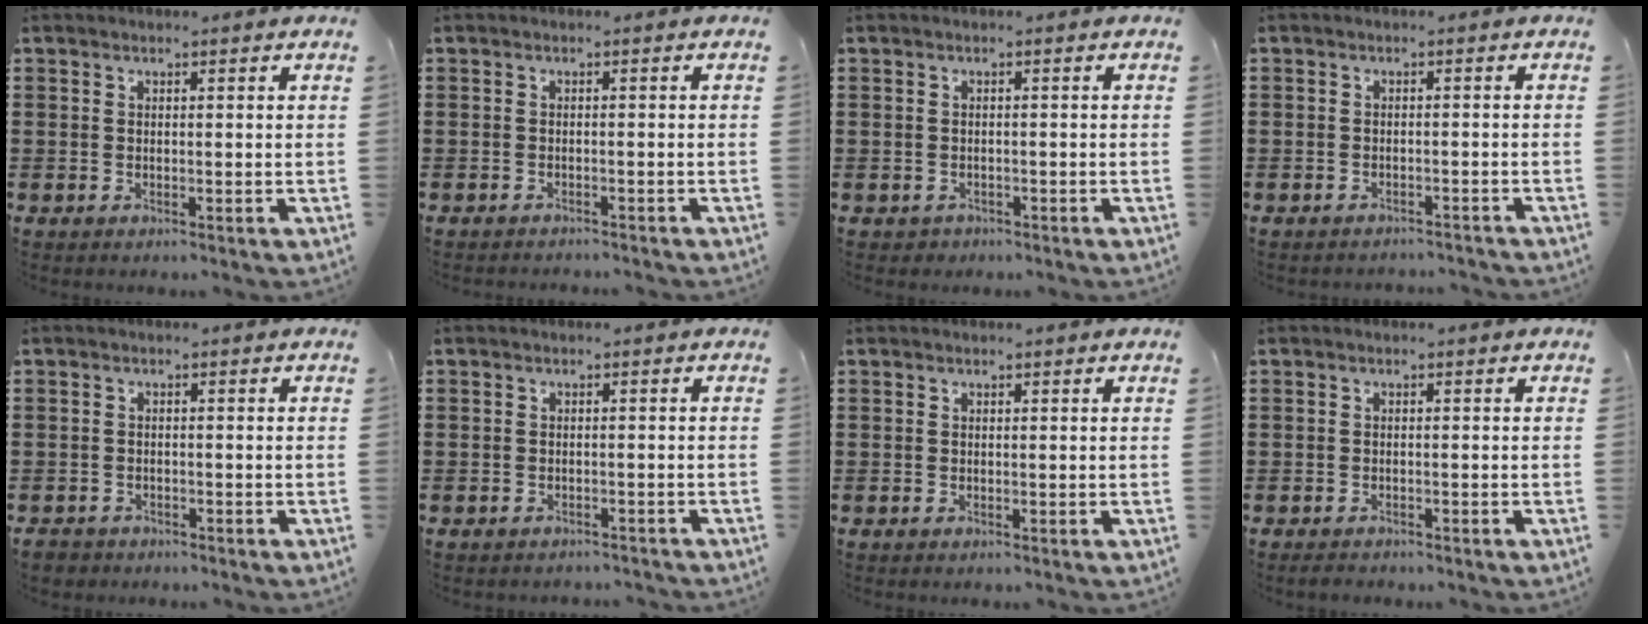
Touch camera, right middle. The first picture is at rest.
{"total": 0.8, "force": [-0.8, 0.0, 0.0], "torque": [-0.002, 0.001, -0.017]}
{"total": 0.6, "force": [-0.4, 0.4, 0.0], "torque": [-0.002, 0.004, -0.011]}
{"total": 1.7, "force": [-1.7, 0.3, -0.2], "torque": [0.000, 0.003, -0.039]}
{"total": 1.1, "force": [-1.1, 0.4, 0.0], "torque": [-0.004, 0.002, -0.024]}
{"total": 1.4, "force": [-1.4, 0.3, -0.2], "torque": [0.000, 0.004, -0.032]}
{"total": 0.0}
{"total": 0.9, "force": [-0.8, 0.2, 0.1], "torque": [-0.005, 0.000, -0.017]}